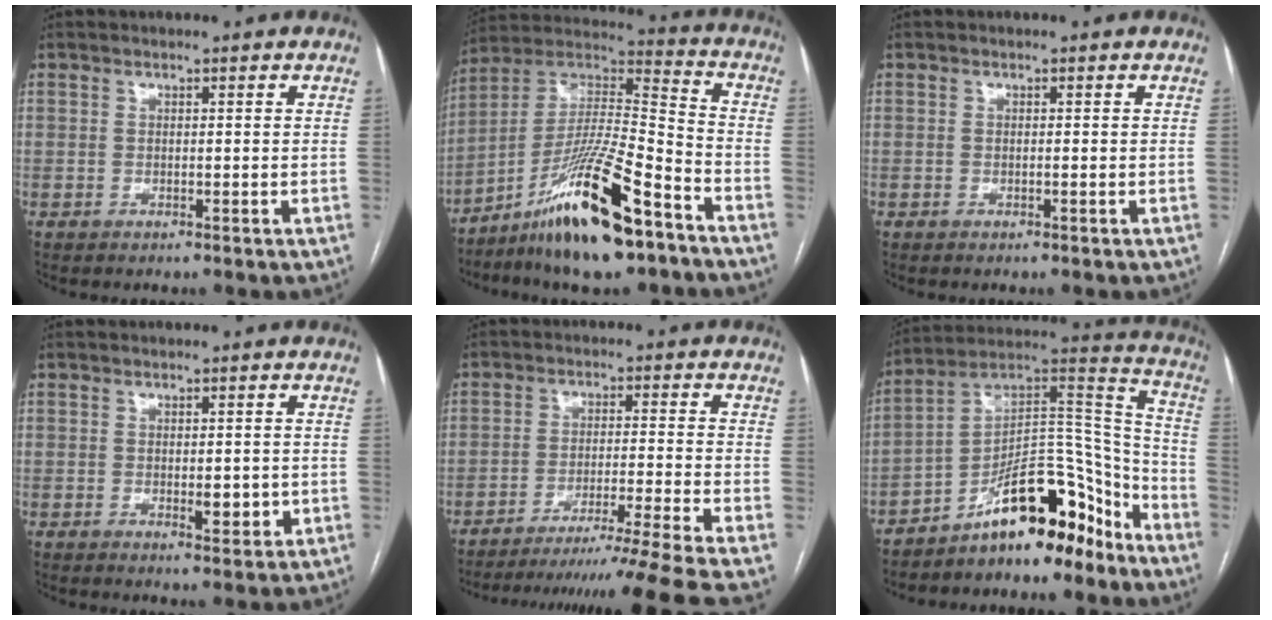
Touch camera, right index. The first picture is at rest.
{"total": 19.1, "force": [-11.6, 2.3, 15.0], "torque": [-0.297, -0.008, -0.204]}
{"total": 0.0}
{"total": 3.4, "force": [-0.5, 1.5, 3.0], "torque": [-0.040, -0.005, -0.002]}
{"total": 18.1, "force": [-16.0, -5.2, 6.8], "torque": [-0.084, -0.046, -0.237]}
{"total": 15.3, "force": [-10.9, 5.7, 9.2], "torque": [-0.141, 0.056, -0.178]}